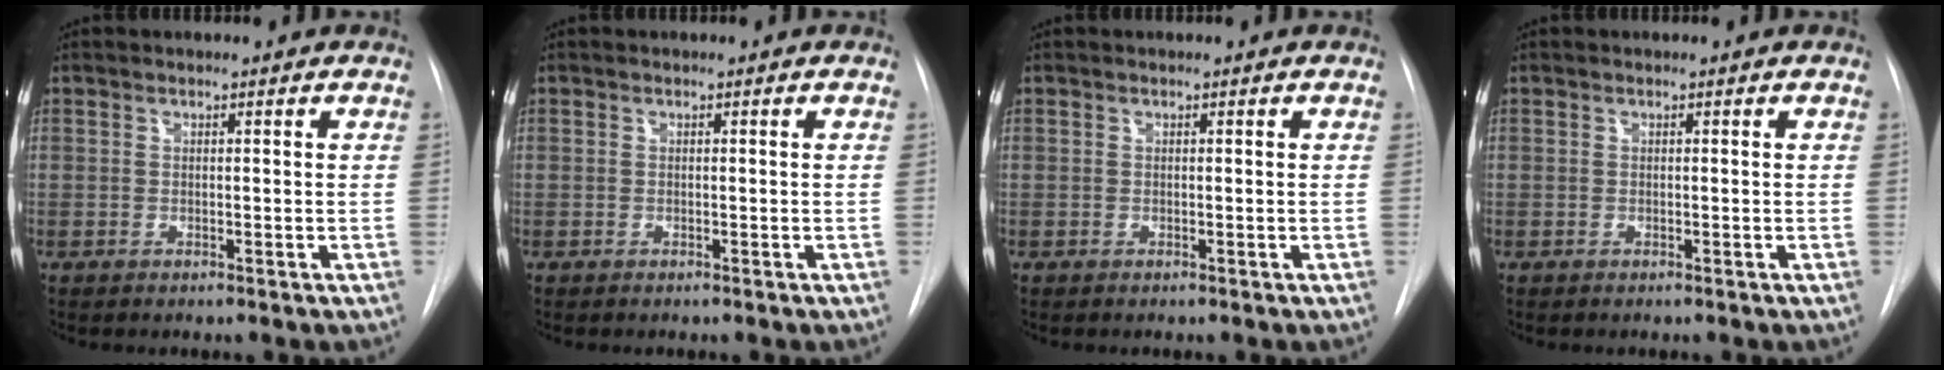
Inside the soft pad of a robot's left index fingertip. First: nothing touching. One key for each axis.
{"total": 0.0}
{"total": 0.0}
{"total": 0.0}